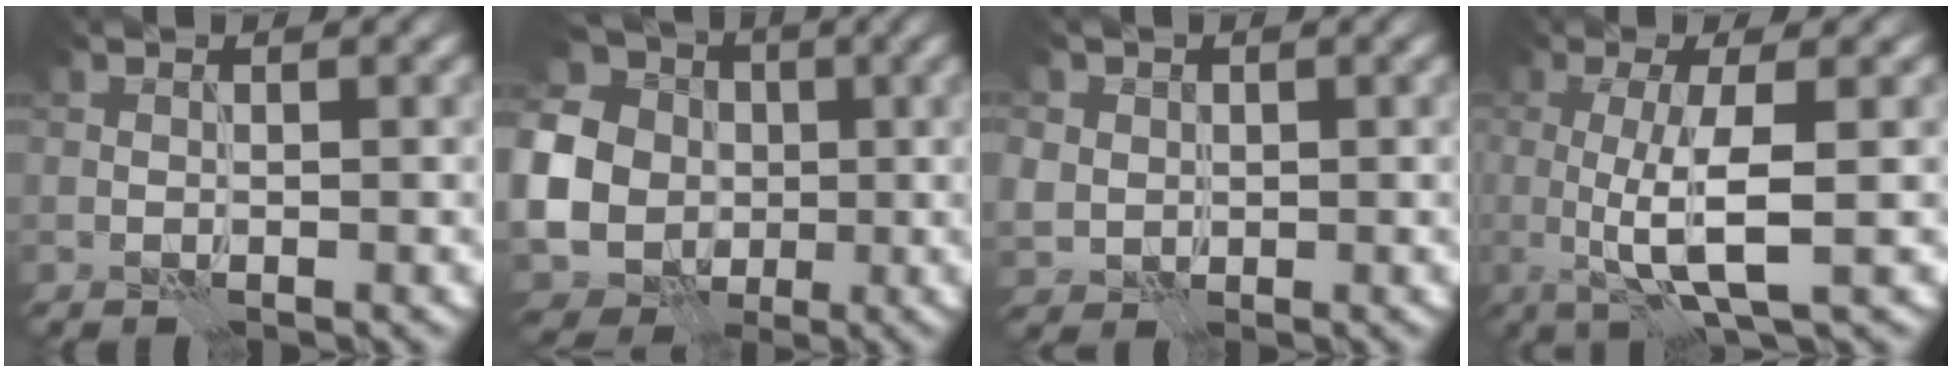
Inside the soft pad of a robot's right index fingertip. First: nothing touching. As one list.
[{"total": 17.6, "force": [-0.9, 16.1, 7.1], "torque": [-0.199, 0.005, -0.042]}, {"total": 3.3, "force": [1.1, 2.9, 0.9], "torque": [-0.035, 0.005, 0.026]}, {"total": 5.3, "force": [-0.3, 1.0, 5.2], "torque": [-0.091, -0.003, -0.008]}]